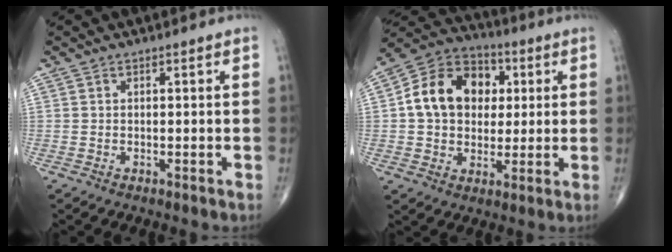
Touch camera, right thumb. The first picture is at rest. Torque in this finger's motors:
{"motor_torque": [0.15, 0.17, 0.82, -0.12, 0.34]}